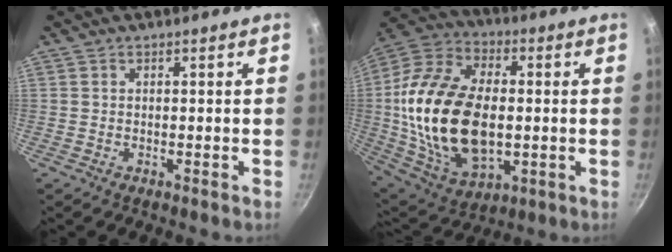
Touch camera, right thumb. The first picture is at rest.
{"total": 25.9, "force": [-0.5, 15.7, 20.7], "torque": [-0.393, 0.011, -0.005]}